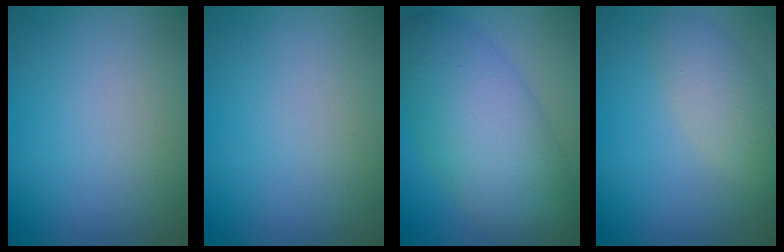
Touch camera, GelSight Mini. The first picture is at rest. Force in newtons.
{"total": 0.0}
{"total": 9.6, "press": 9.6, "slide": 0.2}
{"total": 2.8, "press": 2.8, "slide": 0.1}